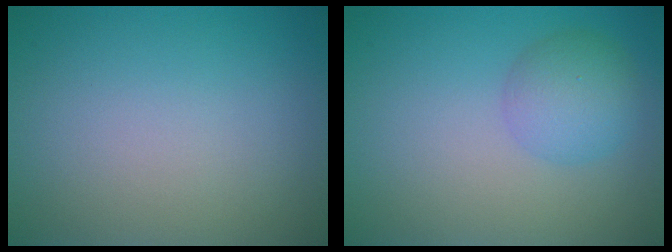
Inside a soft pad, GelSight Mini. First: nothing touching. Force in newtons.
{"total": 3.4, "press": 3.4, "slide": 0.0}